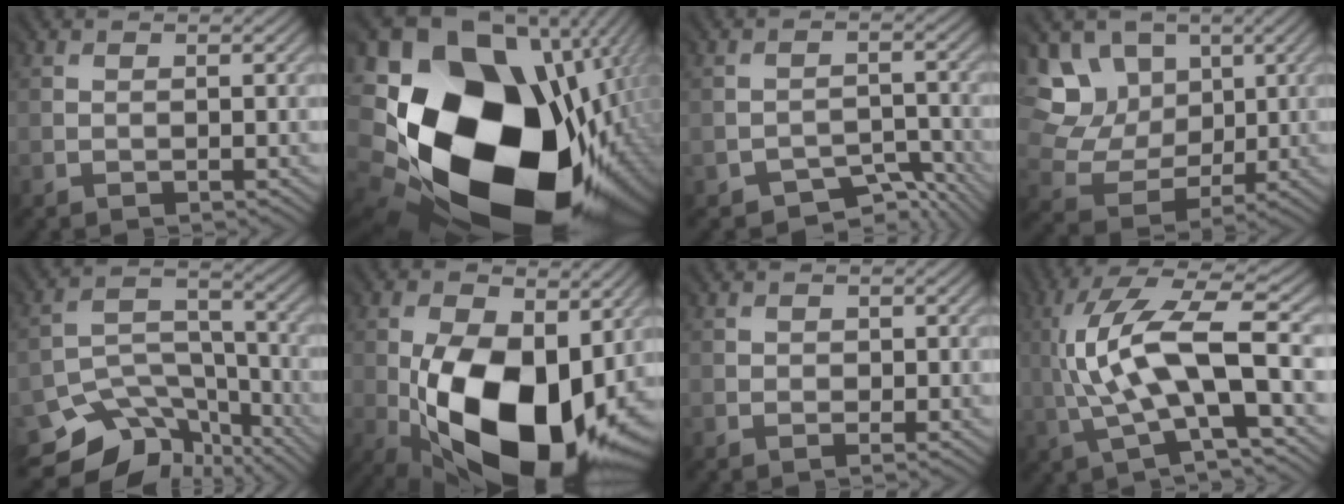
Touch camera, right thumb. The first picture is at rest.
{"total": 24.3, "force": [-4.3, 18.2, 15.5], "torque": [-0.326, -0.099, -0.019]}
{"total": 4.0, "force": [-3.4, 1.9, 0.8], "torque": [0.002, -0.006, -0.048]}
{"total": 12.0, "force": [4.8, 9.4, 5.6], "torque": [-0.150, 0.017, 0.102]}
{"total": 11.1, "force": [-8.4, 6.1, 3.8], "torque": [-0.072, -0.018, -0.141]}
{"total": 18.3, "force": [-3.2, 10.8, 14.4], "torque": [-0.253, -0.025, -0.050]}
{"total": 0.6, "force": [0.1, 0.4, 0.4], "torque": [-0.005, -0.003, 0.002]}
{"total": 12.8, "force": [-0.2, 4.1, 12.1], "torque": [-0.259, 0.018, -0.002]}